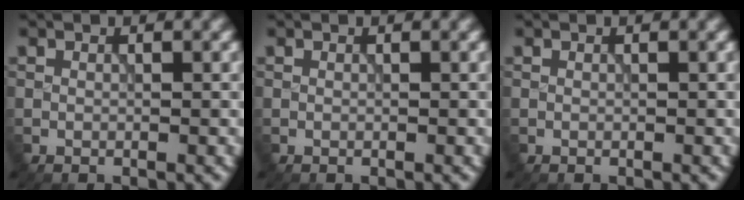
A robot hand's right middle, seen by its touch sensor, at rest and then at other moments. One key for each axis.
{"total": 0.0}
{"total": 0.0}